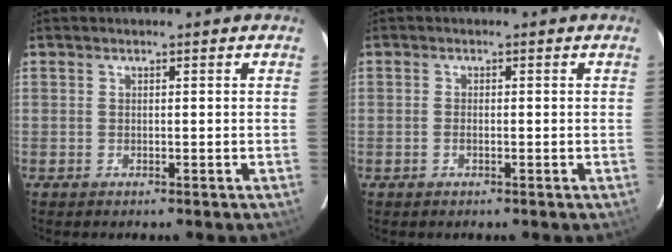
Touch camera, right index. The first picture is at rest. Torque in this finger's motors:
{"motor_torque": [-0.13, 0.07, -0.05, -0.01]}